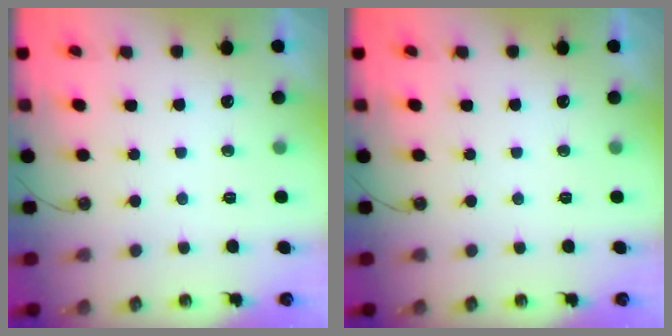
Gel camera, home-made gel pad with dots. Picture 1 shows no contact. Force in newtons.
{"total": 0.0}